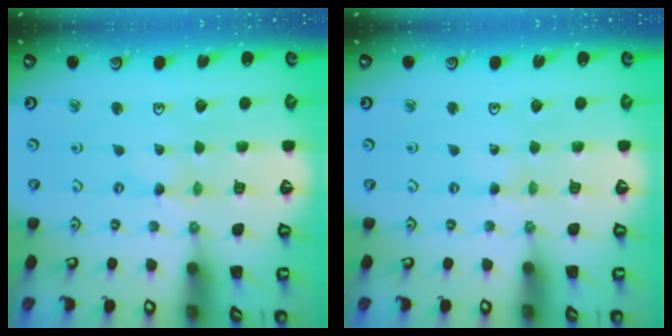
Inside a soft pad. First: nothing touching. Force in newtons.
{"total": 1.1, "press": 1.1, "slide": 0.2}